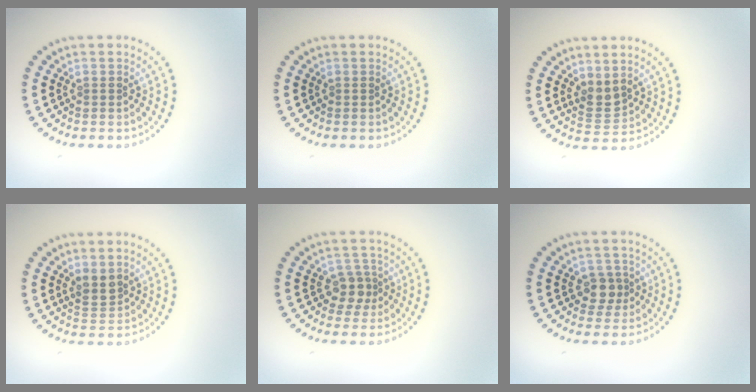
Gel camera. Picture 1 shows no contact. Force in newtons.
{"total": 0.0}
{"total": 2.0, "press": 1.6, "slide": 1.1}
{"total": 1.8, "press": 1.5, "slide": 0.9}
{"total": 2.4, "press": 1.9, "slide": 1.4}
{"total": 2.0, "press": 1.7, "slide": 1.0}